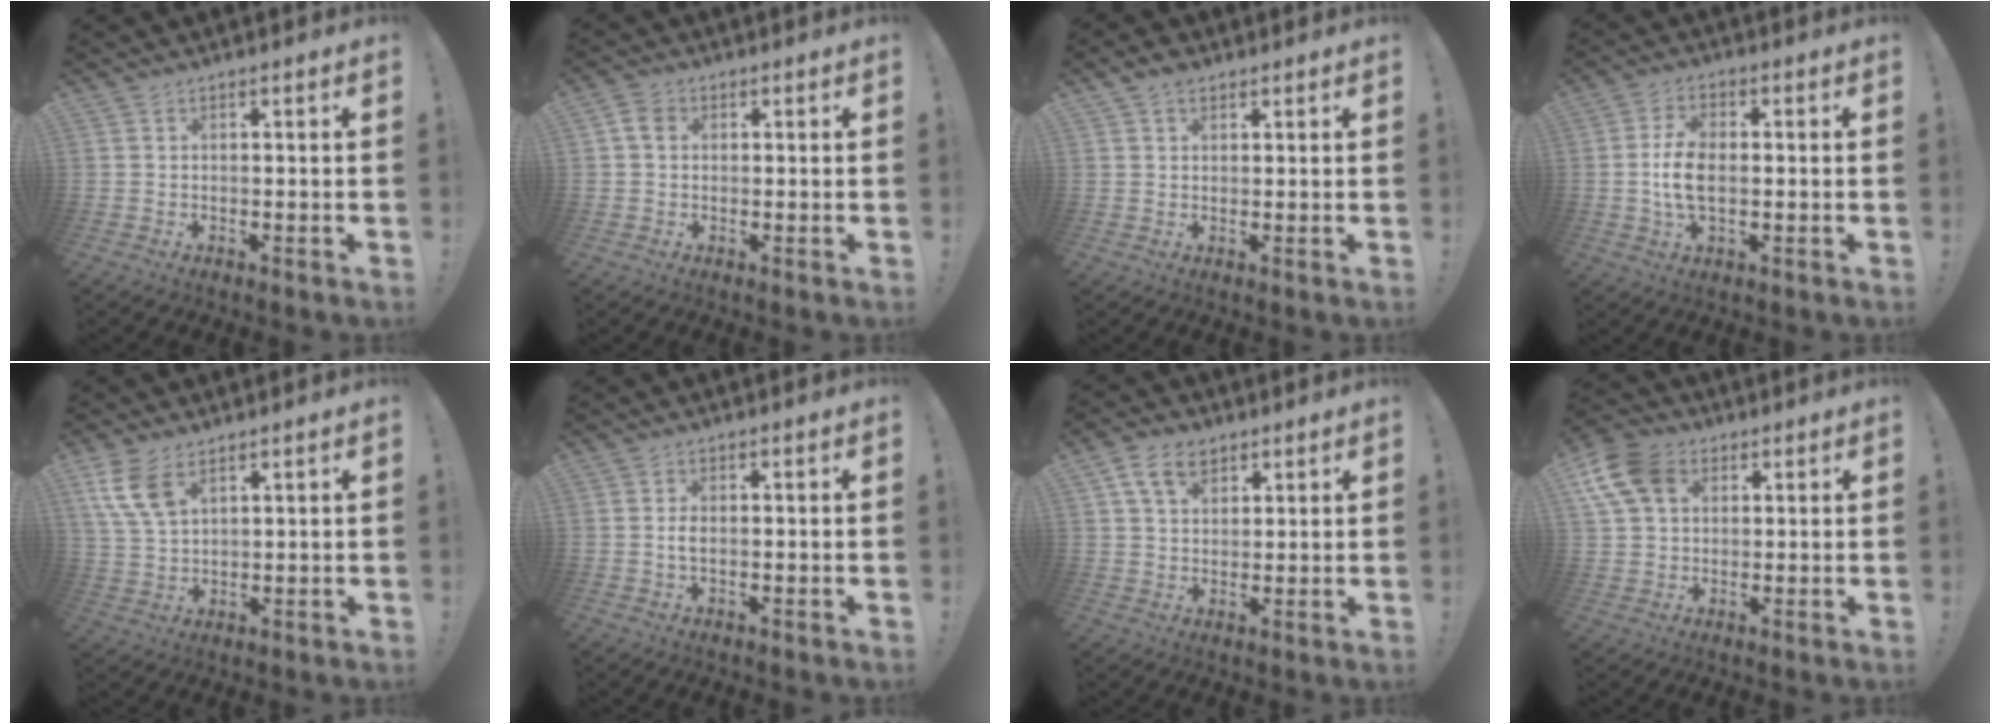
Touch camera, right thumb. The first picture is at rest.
{"total": 4.1, "force": [1.0, 3.2, 2.4], "torque": [-0.034, 0.005, 0.019]}
{"total": 3.5, "force": [2.2, 2.2, 1.6], "torque": [-0.020, -0.007, 0.041]}
{"total": 8.4, "force": [-0.5, 4.9, 6.8], "torque": [-0.119, -0.004, -0.013]}
{"total": 8.8, "force": [4.8, 4.8, 5.6], "torque": [-0.113, -0.018, 0.092]}
{"total": 2.1, "force": [-0.2, 1.0, 1.8], "torque": [-0.034, -0.002, -0.008]}
{"total": 8.9, "force": [4.7, 6.0, 4.6], "torque": [-0.073, -0.007, 0.091]}
{"total": 12.0, "force": [4.5, 8.8, 6.8], "torque": [-0.131, -0.007, 0.091]}